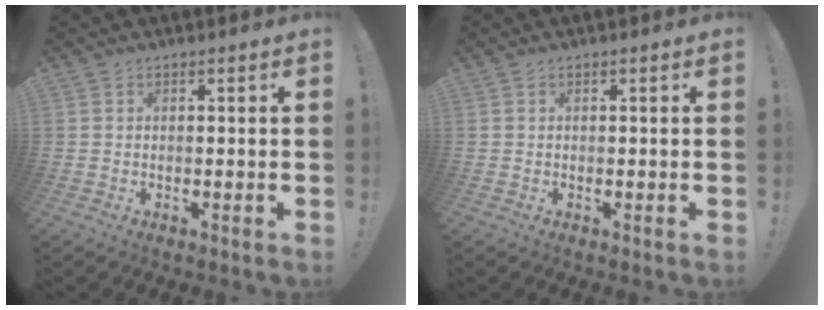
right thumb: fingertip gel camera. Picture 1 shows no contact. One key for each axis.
{"total": 0.0}